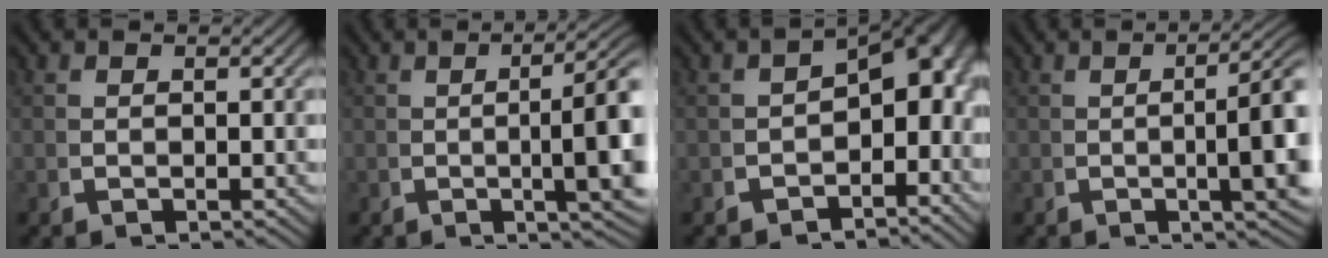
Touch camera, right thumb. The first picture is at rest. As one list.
[{"total": 8.5, "force": [0.5, 2.7, 8.0], "torque": [-0.105, 0.005, 0.002]}, {"total": 5.5, "force": [-1.3, 3.4, 4.2], "torque": [-0.044, -0.010, -0.017]}, {"total": 7.7, "force": [0.4, 2.5, 7.2], "torque": [-0.093, 0.005, -0.001]}]